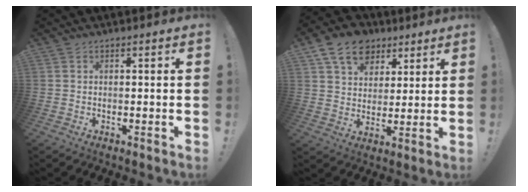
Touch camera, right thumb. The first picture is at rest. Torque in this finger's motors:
{"motor_torque": [-0.04, 0.84, 0.17, -0.04, 0.21]}